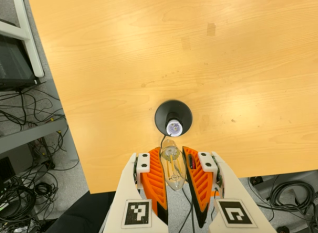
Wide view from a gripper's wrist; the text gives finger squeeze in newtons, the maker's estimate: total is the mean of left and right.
{"total": 20.4, "left": 22.1, "right": 18.7}